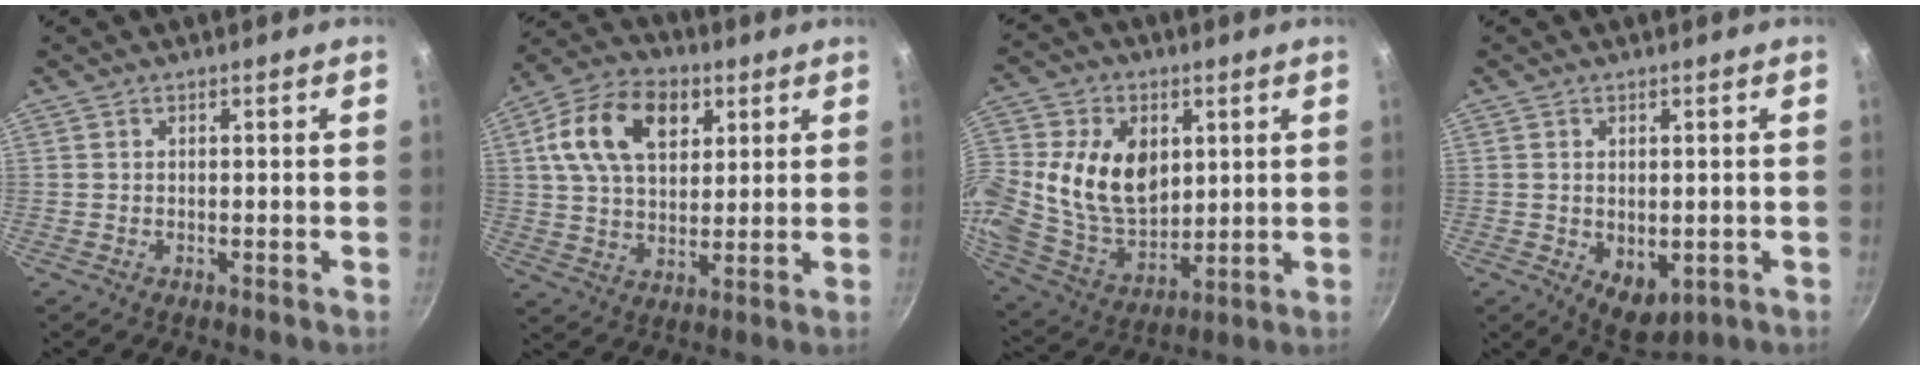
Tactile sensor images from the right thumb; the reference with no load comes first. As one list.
[{"total": 16.1, "force": [5.6, 10.5, 10.9], "torque": [-0.170, 0.001, 0.086]}, {"total": 18.5, "force": [3.4, 13.4, 12.3], "torque": [-0.221, -0.012, 0.068]}, {"total": 6.2, "force": [-0.9, 4.1, 4.6], "torque": [-0.052, -0.013, 0.000]}]